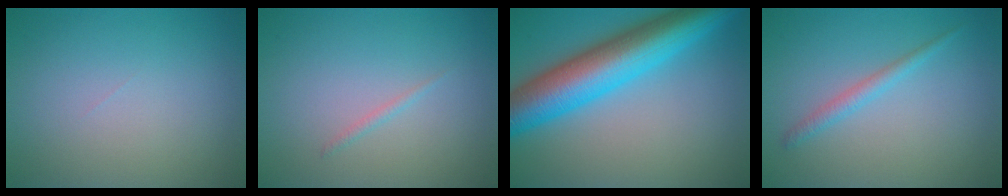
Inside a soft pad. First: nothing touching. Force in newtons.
{"total": 0.6, "press": 0.6, "slide": 0.1}
{"total": 10.7, "press": 10.7, "slide": 0.2}
{"total": 1.6, "press": 1.6, "slide": 0.2}